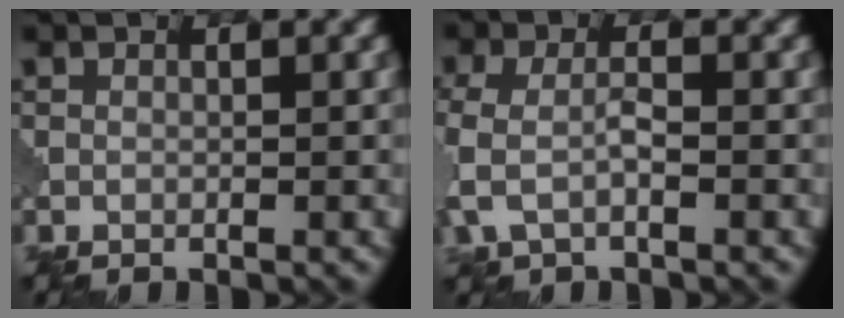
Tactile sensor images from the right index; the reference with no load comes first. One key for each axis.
{"total": 3.6, "fx": -0.8, "fy": 1.9, "fz": 2.9, "tx": -0.081, "ty": -0.001, "tz": -0.021}